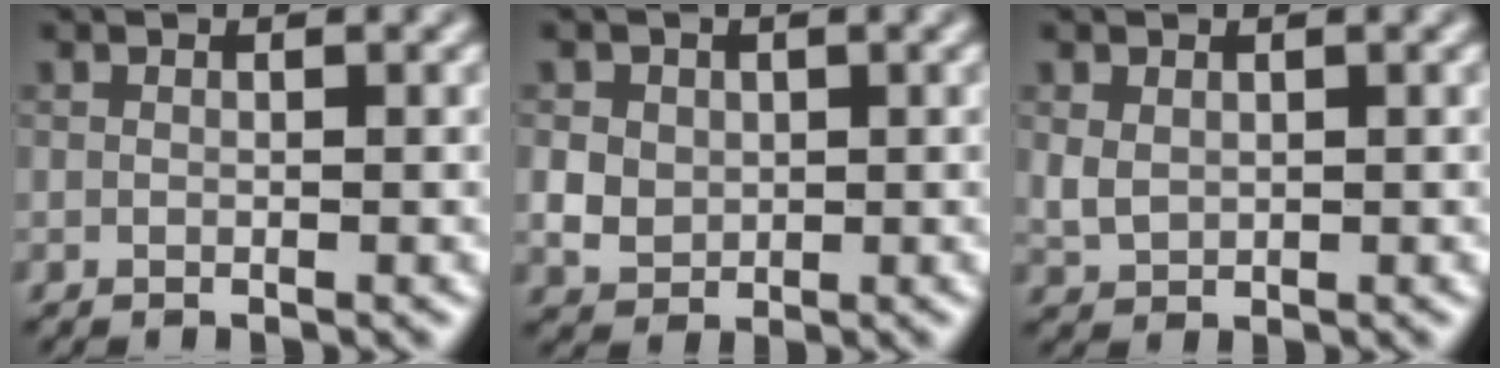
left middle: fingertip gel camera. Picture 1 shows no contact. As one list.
[{"total": 3.5, "force": [0.8, 3.0, 1.6], "torque": [-0.034, 0.009, 0.015]}, {"total": 1.6, "force": [0.4, 1.2, 1.0], "torque": [-0.025, -0.001, 0.012]}]